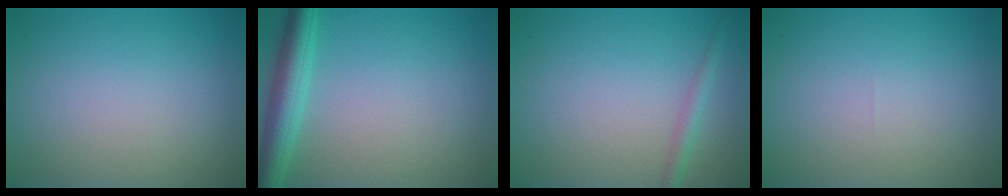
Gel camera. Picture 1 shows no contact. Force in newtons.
{"total": 4.3, "press": 4.3, "slide": 0.2}
{"total": 1.5, "press": 1.5, "slide": 0.0}
{"total": 0.0}